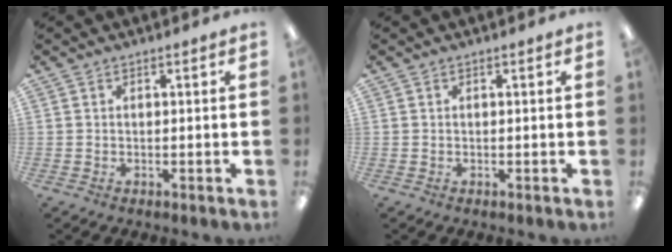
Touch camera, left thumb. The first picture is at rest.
{"total": 0.0}